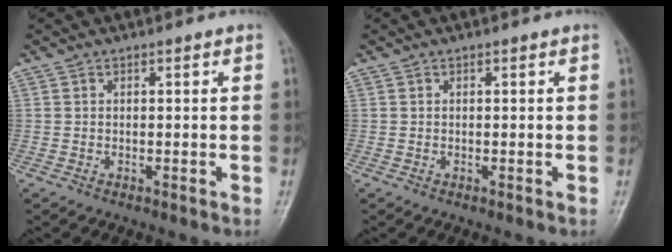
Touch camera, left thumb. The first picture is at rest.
{"total": 0.0}